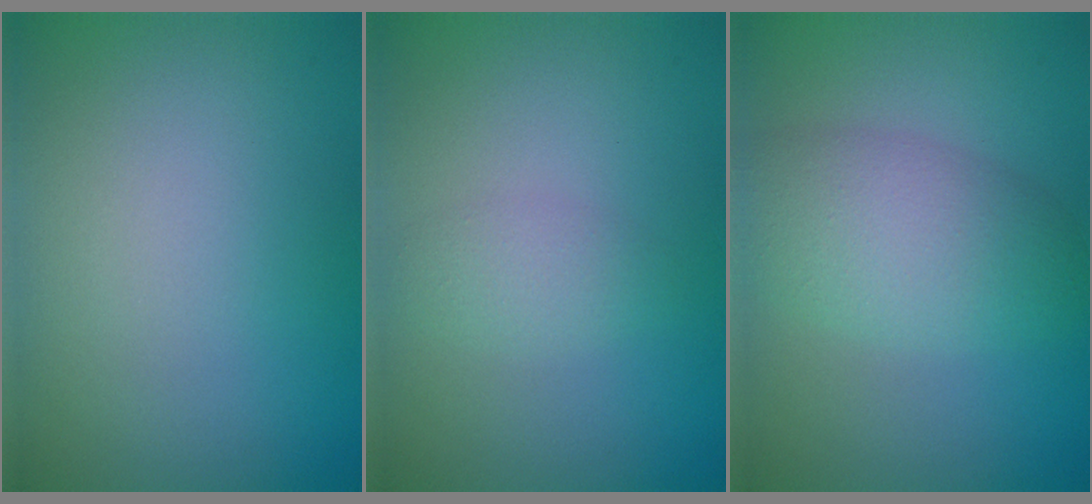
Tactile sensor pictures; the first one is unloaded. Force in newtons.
{"total": 1.6, "press": 1.6, "slide": 0.1}
{"total": 4.9, "press": 4.9, "slide": 0.2}